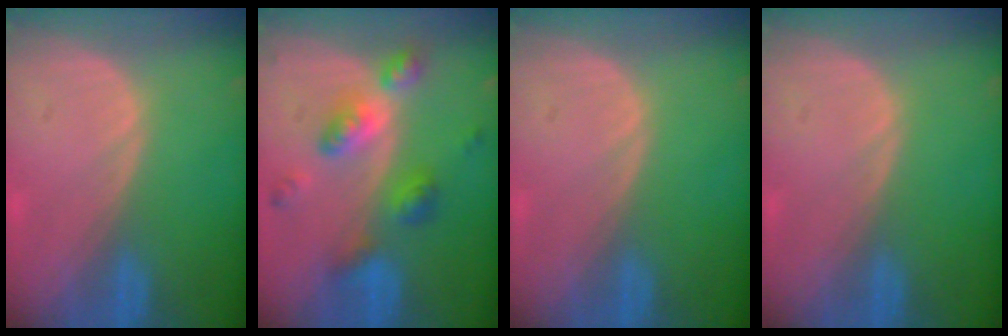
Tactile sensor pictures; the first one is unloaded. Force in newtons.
{"total": 7.2, "press": 7.2, "slide": 0.6}
{"total": 0.0}
{"total": 0.0}